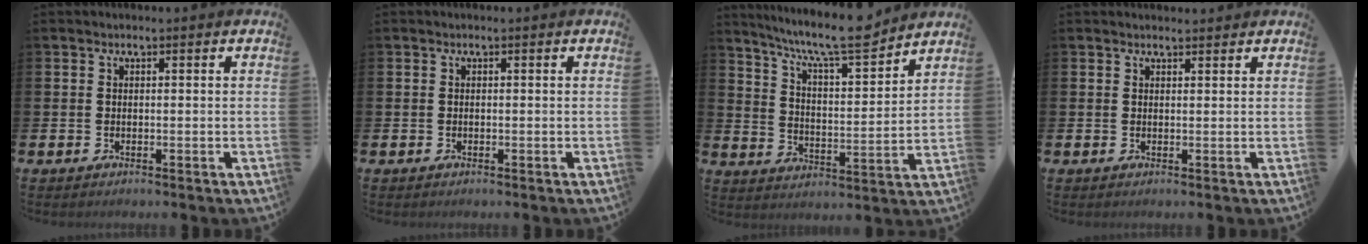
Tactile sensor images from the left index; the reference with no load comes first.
{"total": 0.0}
{"total": 10.1, "force": [9.0, 1.0, 4.5], "torque": [-0.104, -0.059, 0.153]}
{"total": 1.1, "force": [1.1, 0.2, 0.2], "torque": [0.005, -0.003, 0.018]}